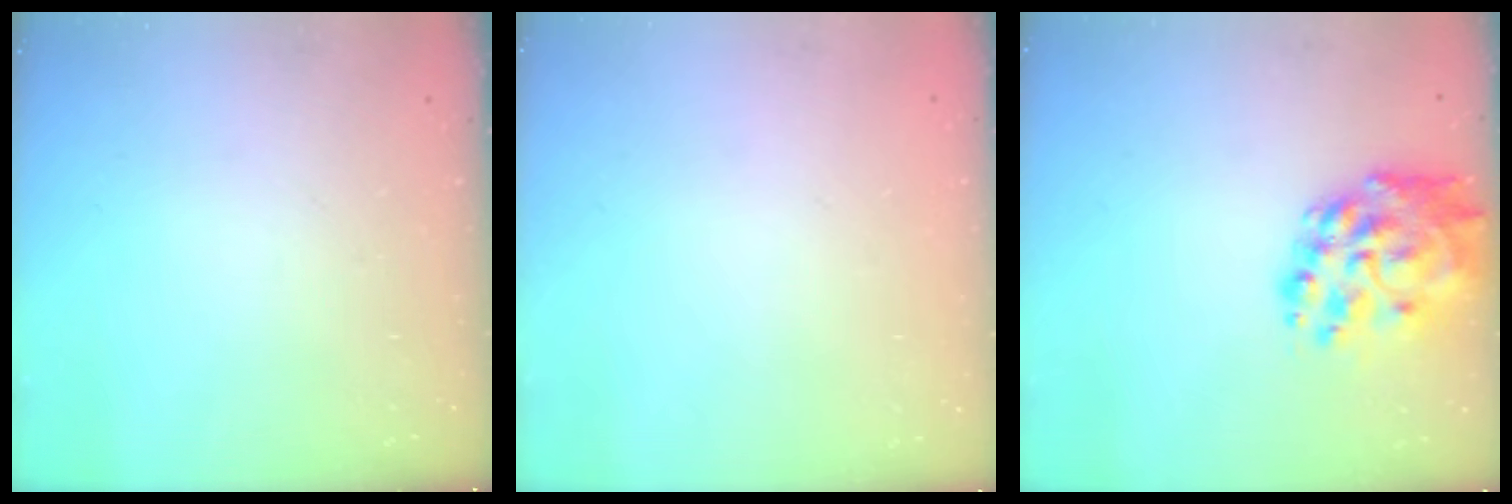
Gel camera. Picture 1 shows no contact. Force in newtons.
{"total": 1.7, "press": 1.7, "slide": 0.2}
{"total": 13.4, "press": 12.5, "slide": 4.8}